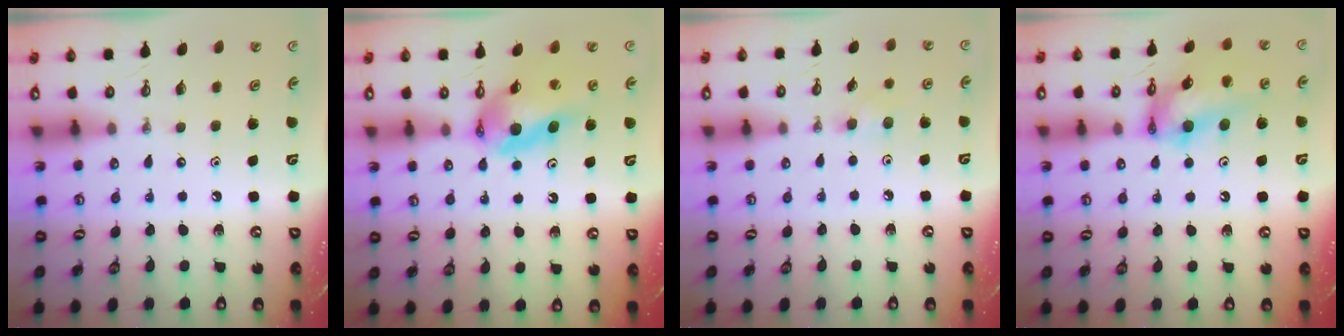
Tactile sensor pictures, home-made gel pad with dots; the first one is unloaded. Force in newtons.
{"total": 12.6, "press": 12.5, "slide": 1.6}
{"total": 7.6, "press": 5.5, "slide": 5.2}
{"total": 15.3, "press": 15.2, "slide": 1.5}